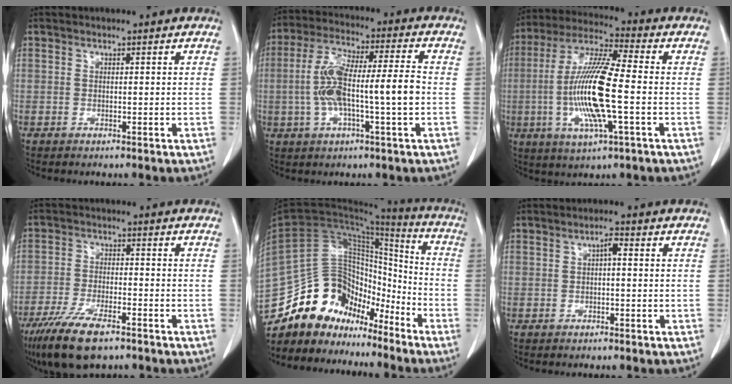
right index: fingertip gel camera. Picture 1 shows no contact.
{"total": 12.3, "force": [-1.4, 1.7, 12.1], "torque": [-0.236, 0.020, -0.027]}
{"total": 15.5, "force": [-2.3, 1.7, 15.2], "torque": [-0.311, -0.008, -0.047]}
{"total": 10.5, "force": [-7.3, 2.8, 7.1], "torque": [-0.133, -0.021, -0.126]}
{"total": 17.3, "force": [-13.6, 8.4, 6.5], "torque": [-0.111, 0.073, -0.236]}
{"total": 1.6, "force": [0.2, 0.4, 1.5], "torque": [-0.026, 0.004, 0.002]}